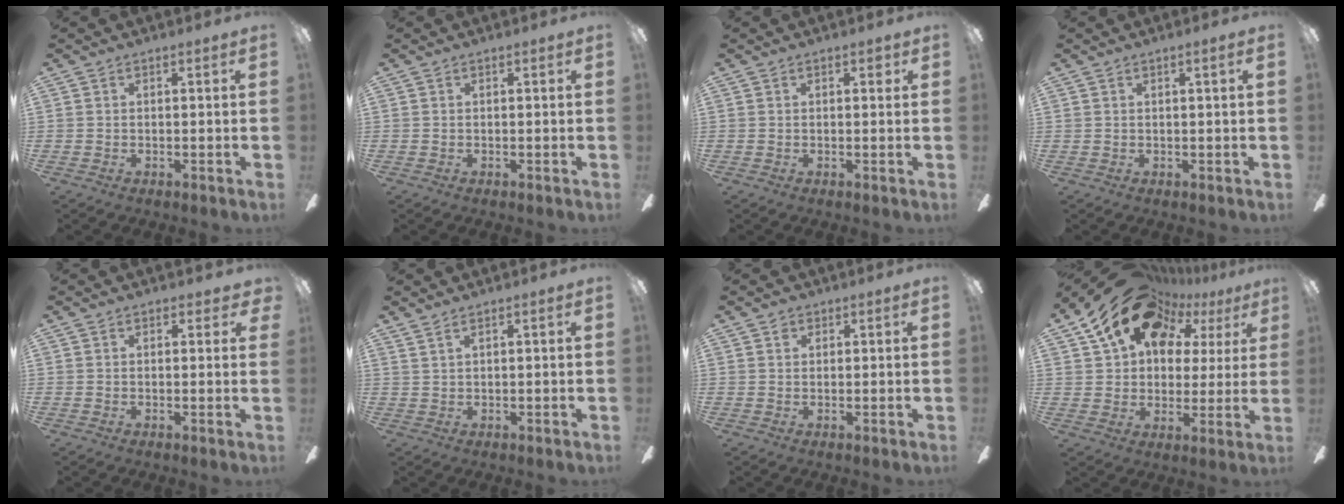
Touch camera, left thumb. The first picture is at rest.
{"total": 0.0}
{"total": 1.3, "force": [0.8, 0.6, 0.9], "torque": [-0.004, -0.002, 0.009]}
{"total": 1.3, "force": [0.6, 0.0, 1.1], "torque": [-0.023, 0.000, 0.009]}
{"total": 1.6, "force": [0.9, 1.0, 0.9], "torque": [-0.002, -0.002, 0.012]}
{"total": 1.4, "force": [1.0, 0.2, 1.0], "torque": [-0.021, 0.000, 0.018]}
{"total": 1.4, "force": [0.7, 1.1, 0.5], "torque": [-0.011, 0.005, 0.013]}
{"total": 17.8, "force": [12.6, 10.5, 7.0], "torque": [-0.135, -0.078, 0.223]}